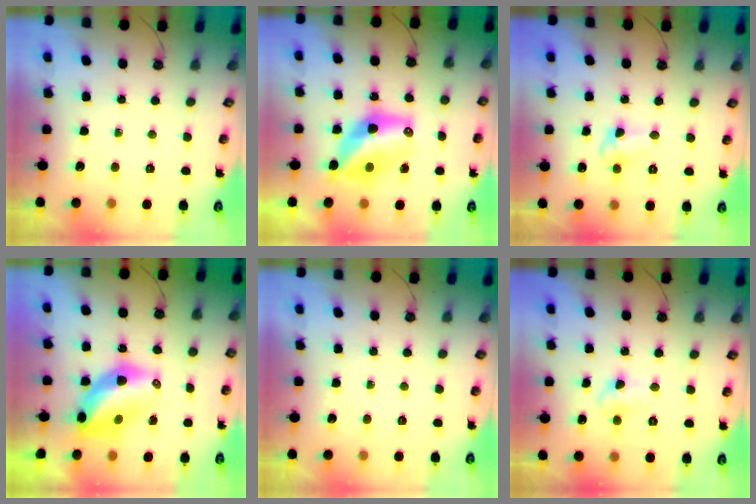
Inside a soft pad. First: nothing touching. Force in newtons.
{"total": 10.5, "press": 10.4, "slide": 0.9}
{"total": 6.0, "press": 6.0, "slide": 0.4}
{"total": 9.4, "press": 9.4, "slide": 0.9}
{"total": 0.0}
{"total": 5.1, "press": 4.9, "slide": 1.0}